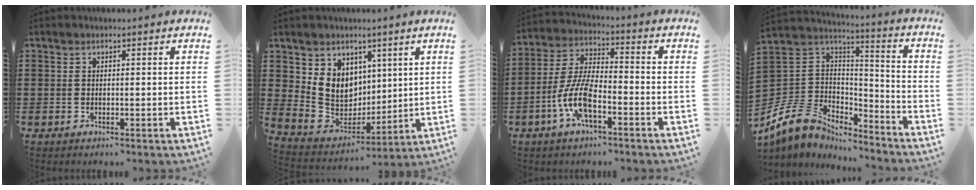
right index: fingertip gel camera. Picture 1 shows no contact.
{"total": 8.4, "force": [2.9, 7.6, 2.0], "torque": [-0.071, -0.025, 0.061]}
{"total": 8.3, "force": [-3.7, 2.9, 6.9], "torque": [-0.171, -0.012, -0.076]}
{"total": 9.1, "force": [-6.9, 5.6, 1.8], "torque": [-0.081, 0.004, -0.138]}